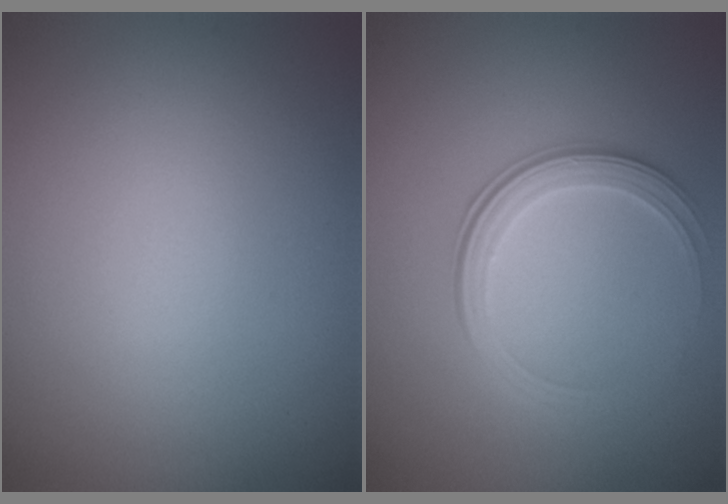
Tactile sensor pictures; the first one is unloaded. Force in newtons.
{"total": 2.5, "press": 1.9, "slide": 1.7}